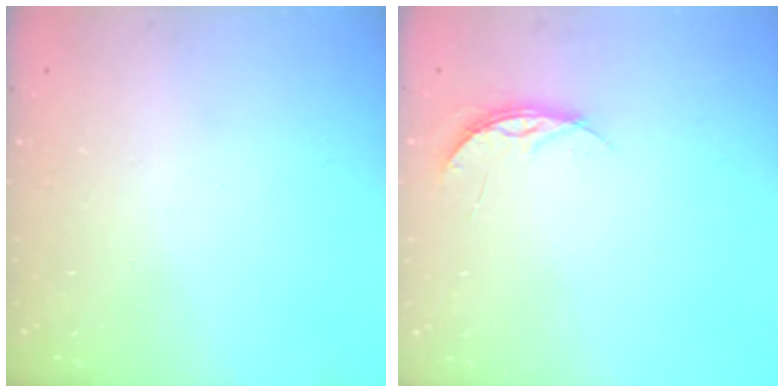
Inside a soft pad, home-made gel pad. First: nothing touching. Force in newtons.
{"total": 4.5, "press": 4.5, "slide": 0.4}